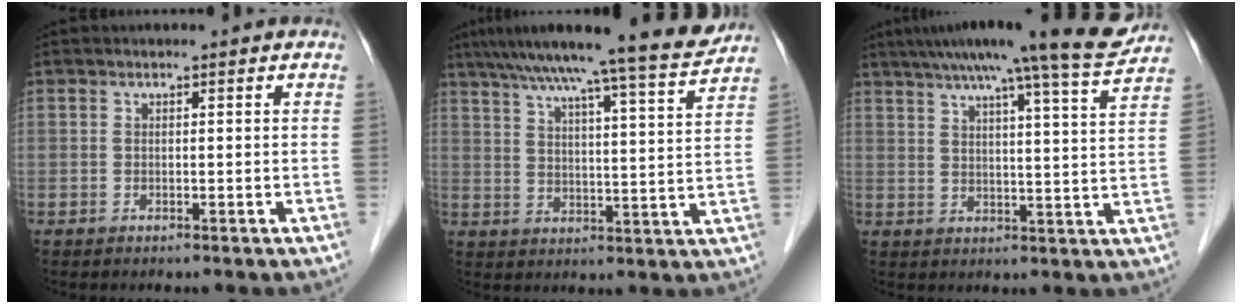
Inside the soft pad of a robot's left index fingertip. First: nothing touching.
{"total": 17.8, "force": [15.3, -0.5, 8.9], "torque": [-0.136, -0.004, 0.211]}
{"total": 17.7, "force": [15.0, -0.7, 9.4], "torque": [-0.147, -0.008, 0.193]}